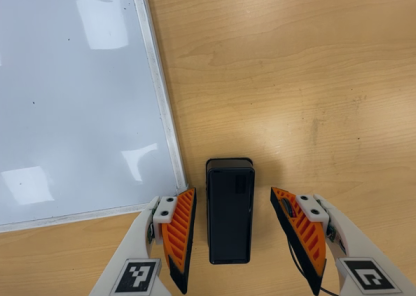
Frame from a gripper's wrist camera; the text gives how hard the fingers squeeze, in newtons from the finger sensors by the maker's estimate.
{"total": 0.0}